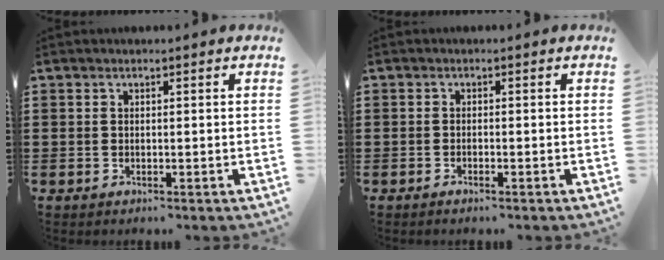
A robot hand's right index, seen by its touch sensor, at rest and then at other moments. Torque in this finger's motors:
{"motor_torque": [-0.03, -0.06, -0.02, 0.02]}